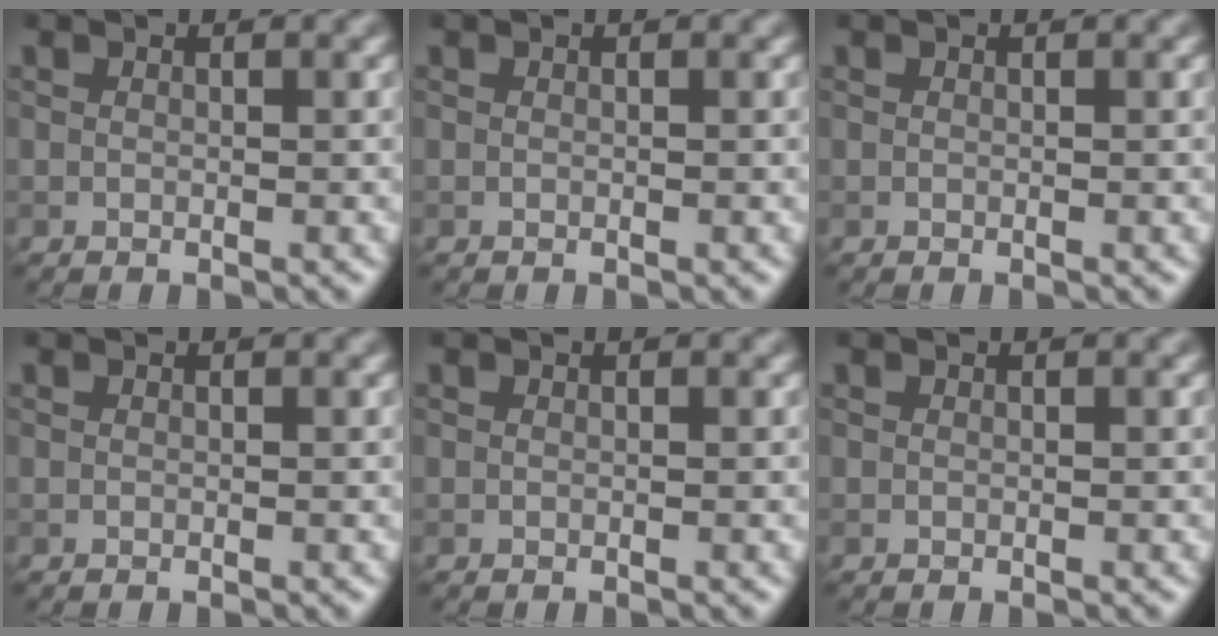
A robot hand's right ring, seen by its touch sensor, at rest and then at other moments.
{"total": 0.0}
{"total": 0.0}
{"total": 0.0}
{"total": 0.0}
{"total": 0.0}